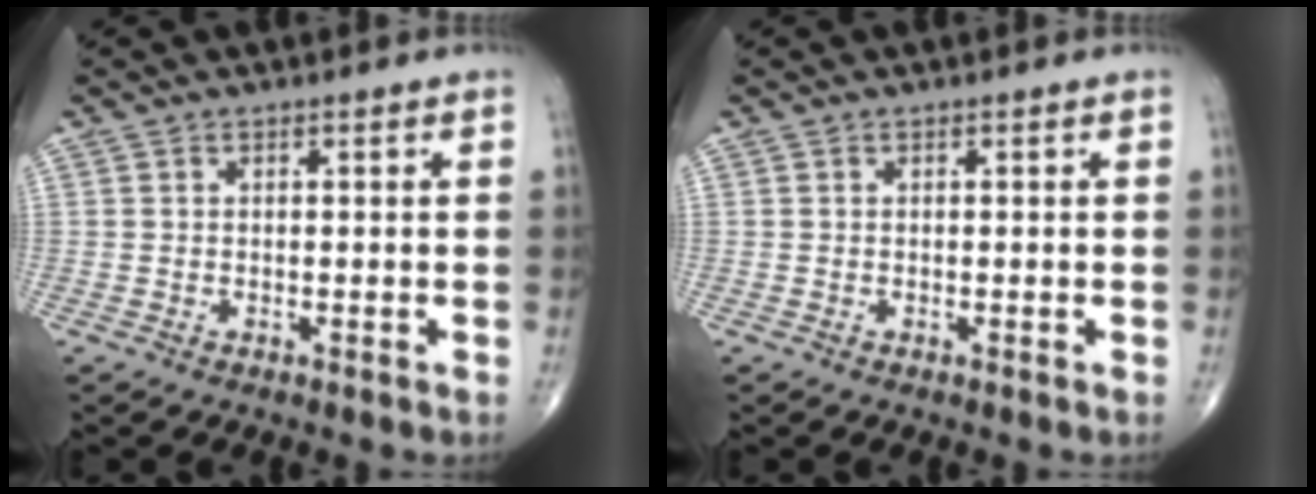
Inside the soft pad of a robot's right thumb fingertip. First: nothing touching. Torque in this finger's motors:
{"motor_torque": [0.13, -0.13, 0.14, 0.01, 0.00]}